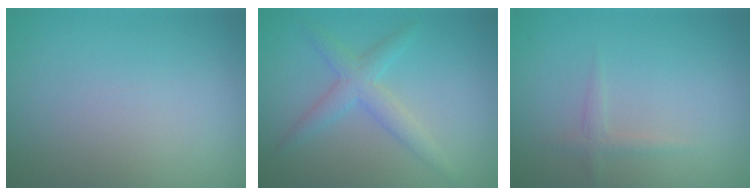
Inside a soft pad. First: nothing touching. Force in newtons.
{"total": 2.8, "press": 2.8, "slide": 0.1}
{"total": 1.1, "press": 1.1, "slide": 0.0}